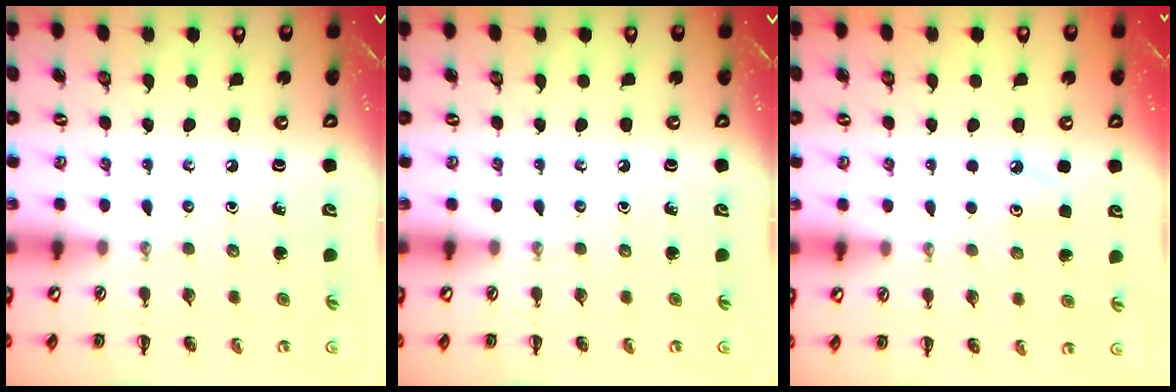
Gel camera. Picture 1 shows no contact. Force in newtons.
{"total": 0.0}
{"total": 5.1, "press": 4.9, "slide": 1.5}